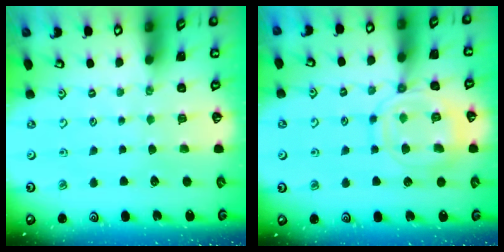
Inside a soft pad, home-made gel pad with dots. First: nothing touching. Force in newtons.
{"total": 14.4, "press": 14.3, "slide": 1.2}